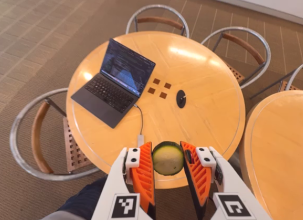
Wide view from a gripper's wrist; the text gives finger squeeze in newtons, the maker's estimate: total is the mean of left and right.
{"total": 10.3, "left": 10.6, "right": 10.0}